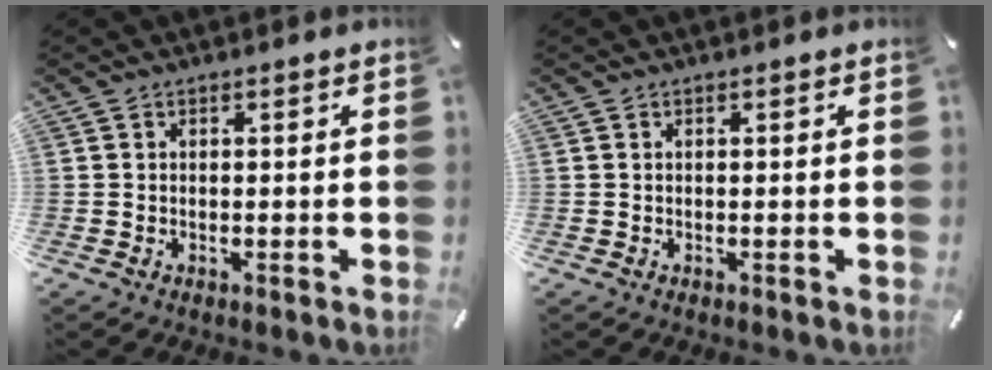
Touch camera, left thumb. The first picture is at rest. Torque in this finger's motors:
{"motor_torque": [0.15, 0.02, -0.07, -0.01, 0.10]}